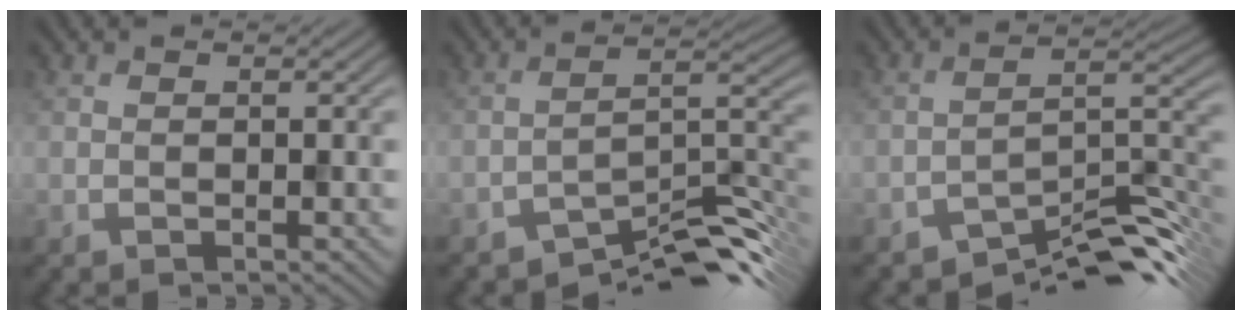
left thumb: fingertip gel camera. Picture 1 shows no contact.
{"total": 8.8, "force": [-7.3, 2.0, 4.5], "torque": [-0.059, 0.009, -0.128]}
{"total": 8.9, "force": [-7.4, 2.0, 4.7], "torque": [-0.062, 0.009, -0.129]}